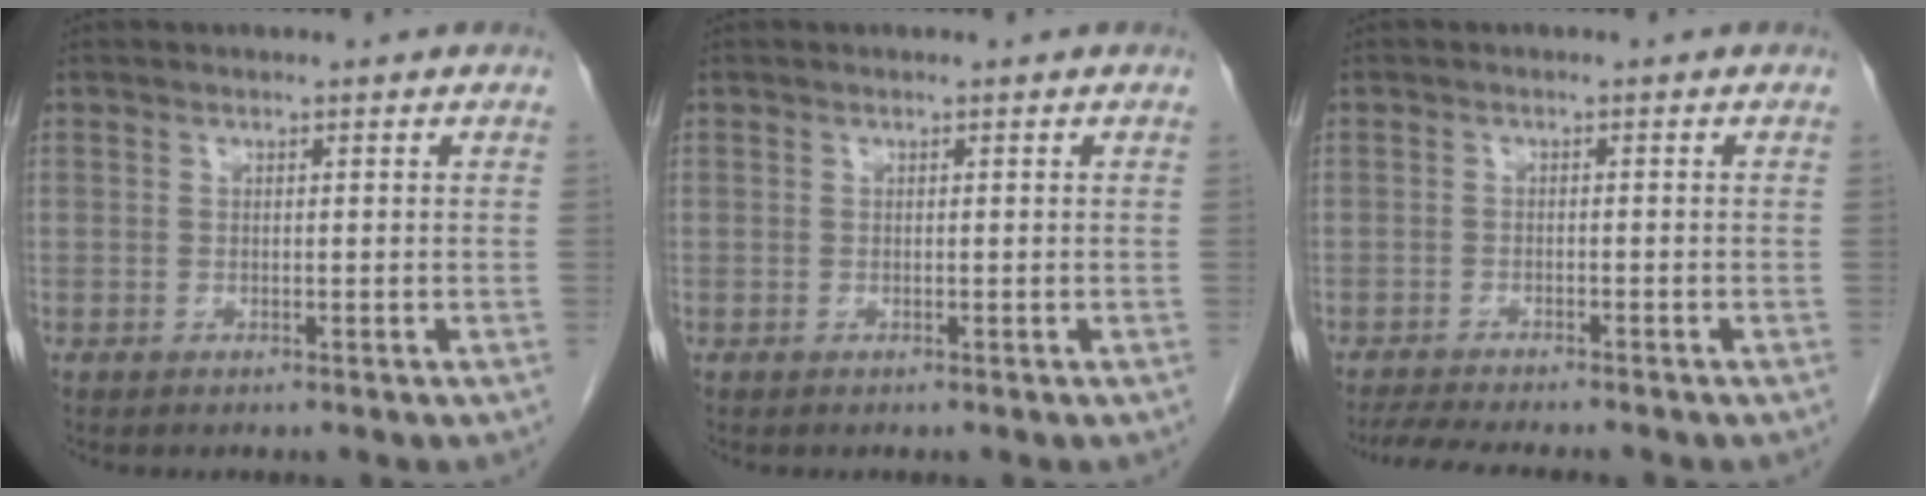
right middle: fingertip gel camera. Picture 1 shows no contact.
{"total": 0.0}
{"total": 7.6, "force": [-6.8, 0.6, 3.5], "torque": [-0.051, -0.014, -0.105]}